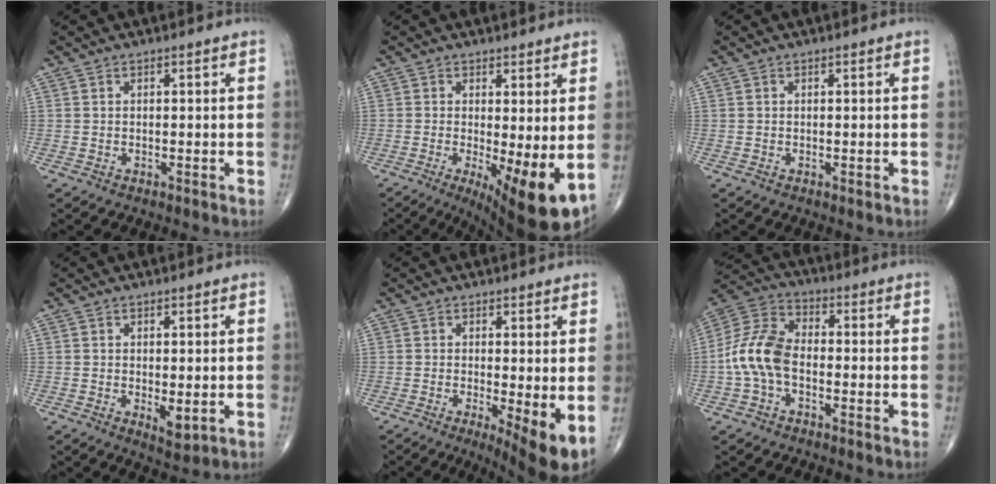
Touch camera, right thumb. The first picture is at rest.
{"total": 11.2, "force": [-1.8, 3.1, 10.6], "torque": [-0.158, -0.024, -0.018]}
{"total": 0.0}
{"total": 3.1, "force": [-0.4, 1.4, 2.8], "torque": [-0.036, -0.009, 0.000]}
{"total": 7.3, "force": [-1.2, 1.7, 7.0], "torque": [-0.109, -0.022, -0.018]}
{"total": 10.9, "force": [-2.0, 6.8, 8.2], "torque": [-0.164, 0.034, -0.052]}